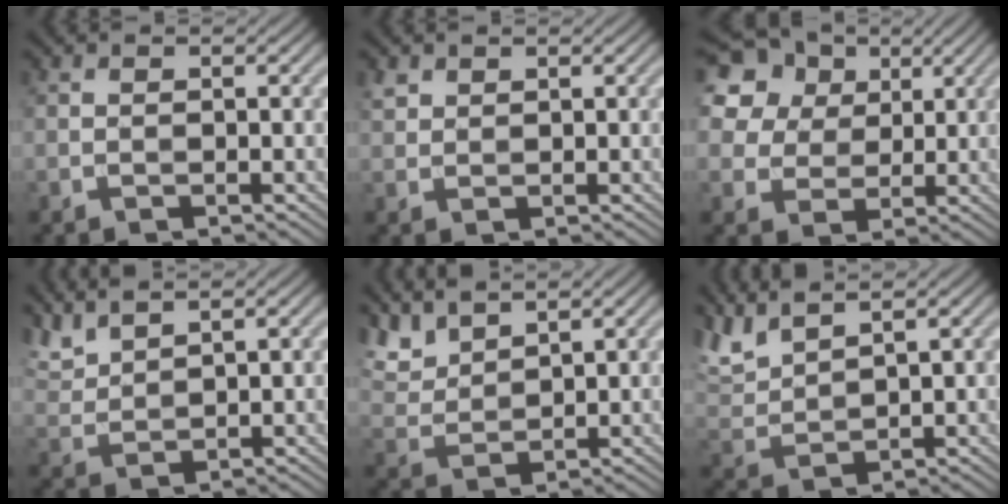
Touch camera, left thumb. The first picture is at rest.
{"total": 1.4, "force": [1.0, 0.9, 0.4], "torque": [-0.012, 0.001, 0.023]}
{"total": 15.9, "force": [8.1, 11.9, 6.8], "torque": [-0.222, 0.037, 0.174]}
{"total": 4.1, "force": [3.6, 0.7, 1.7], "torque": [-0.050, 0.008, 0.082]}
{"total": 5.3, "force": [4.6, 1.5, 2.2], "torque": [-0.065, 0.005, 0.098]}
{"total": 5.5, "force": [4.5, 1.2, 2.9], "torque": [-0.085, 0.011, 0.098]}